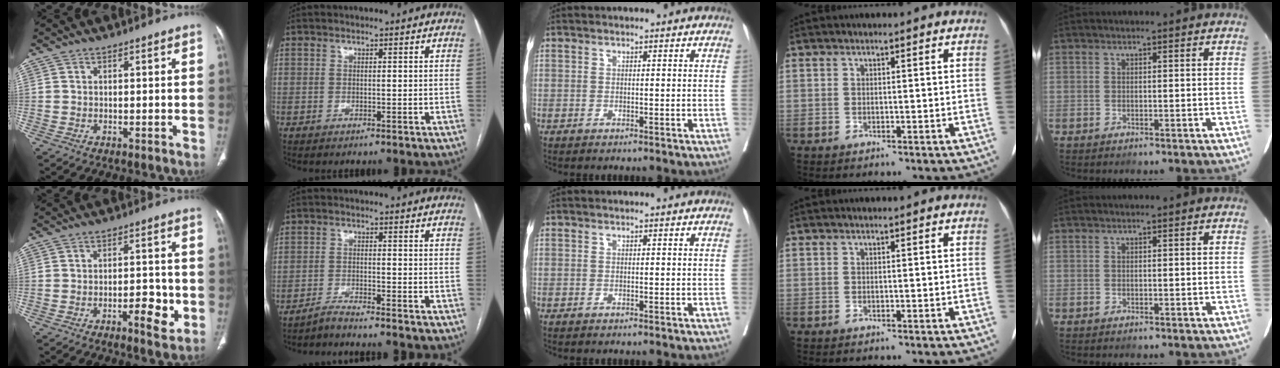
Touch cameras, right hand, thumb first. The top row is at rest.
{"thumb": {"total": 6.1, "force": [-2.1, 2.4, 5.1], "torque": [-0.064, 0.012, -0.029]}, "index": {"total": 3.5, "force": [-3.4, -0.6, 0.9], "torque": [-0.016, -0.010, -0.056]}}